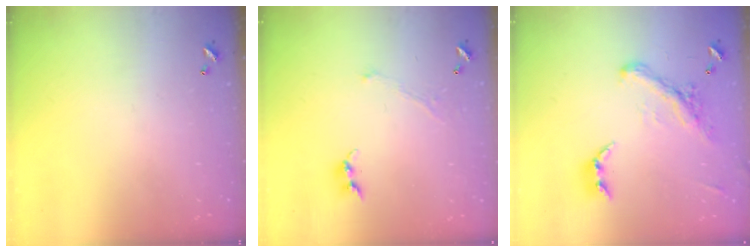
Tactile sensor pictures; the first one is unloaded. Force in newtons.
{"total": 0.8, "press": 0.7, "slide": 0.3}
{"total": 4.4, "press": 4.2, "slide": 1.3}